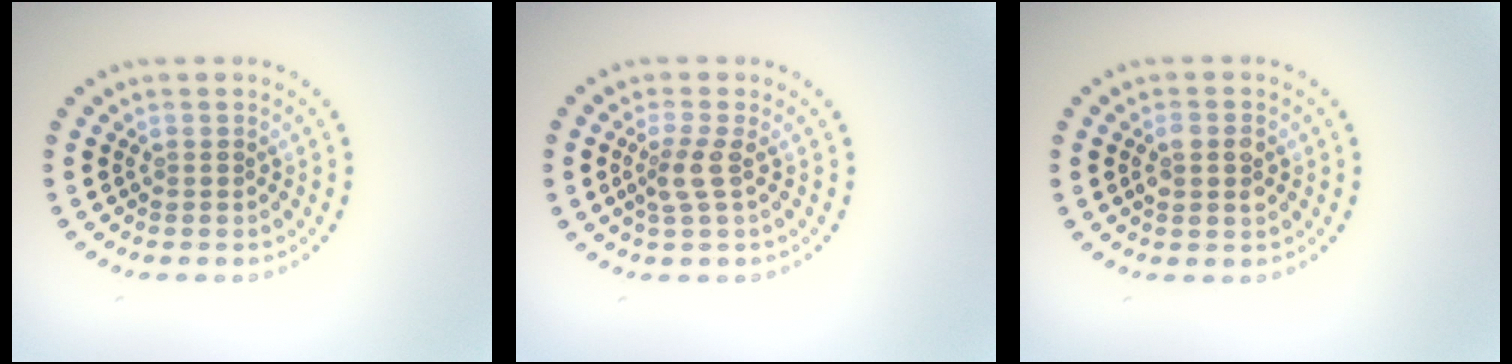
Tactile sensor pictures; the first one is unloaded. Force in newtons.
{"total": 1.9, "press": 1.5, "slide": 1.2}
{"total": 2.0, "press": 2.0, "slide": 0.3}